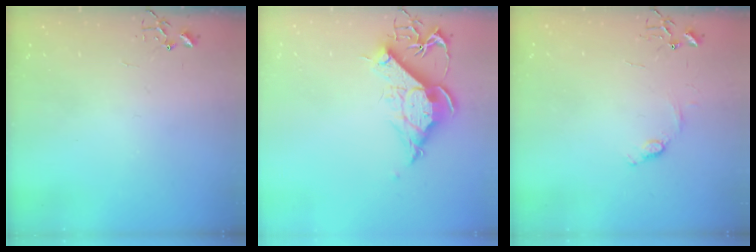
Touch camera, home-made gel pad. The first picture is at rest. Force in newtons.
{"total": 13.2, "press": 13.1, "slide": 1.6}
{"total": 7.3, "press": 7.3, "slide": 0.7}